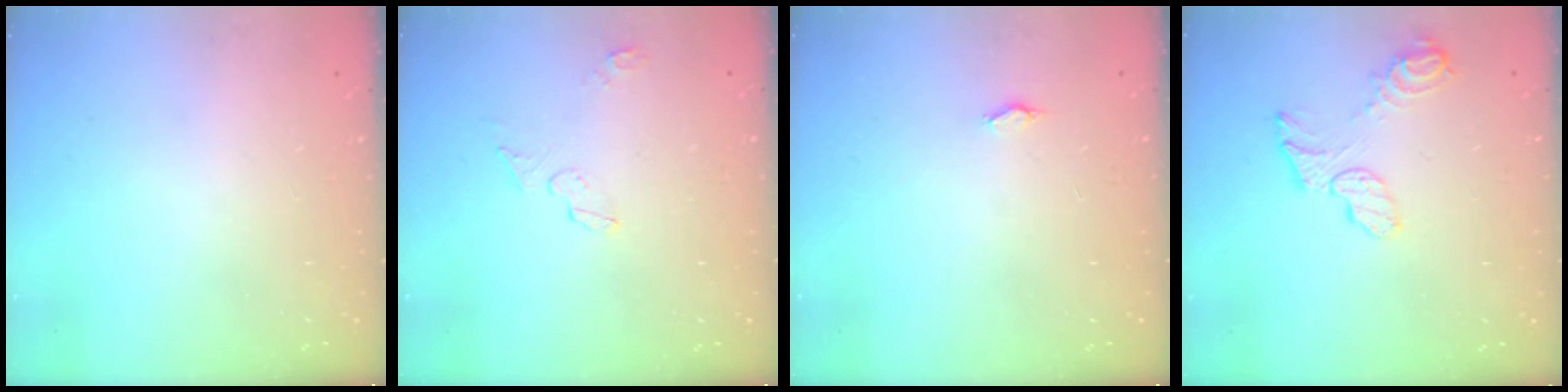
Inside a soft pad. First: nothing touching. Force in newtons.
{"total": 5.5, "press": 4.5, "slide": 3.2}
{"total": 12.3, "press": 4.2, "slide": 11.6}
{"total": 9.0, "press": 9.0, "slide": 0.6}